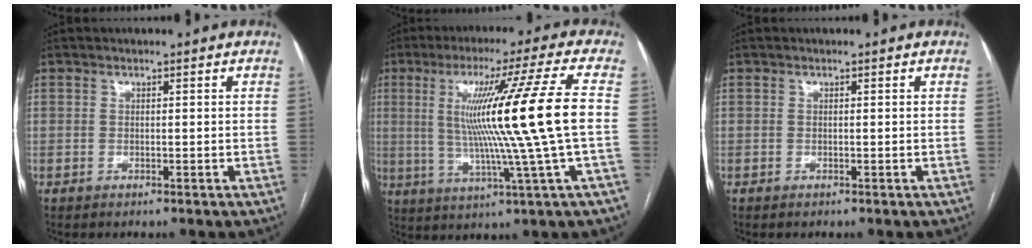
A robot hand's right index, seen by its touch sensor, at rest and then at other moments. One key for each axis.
{"total": 16.7, "fx": 1.3, "fy": -2.9, "fz": 16.4, "tx": -0.270, "ty": 0.001, "tz": 0.016}
{"total": 0.0}